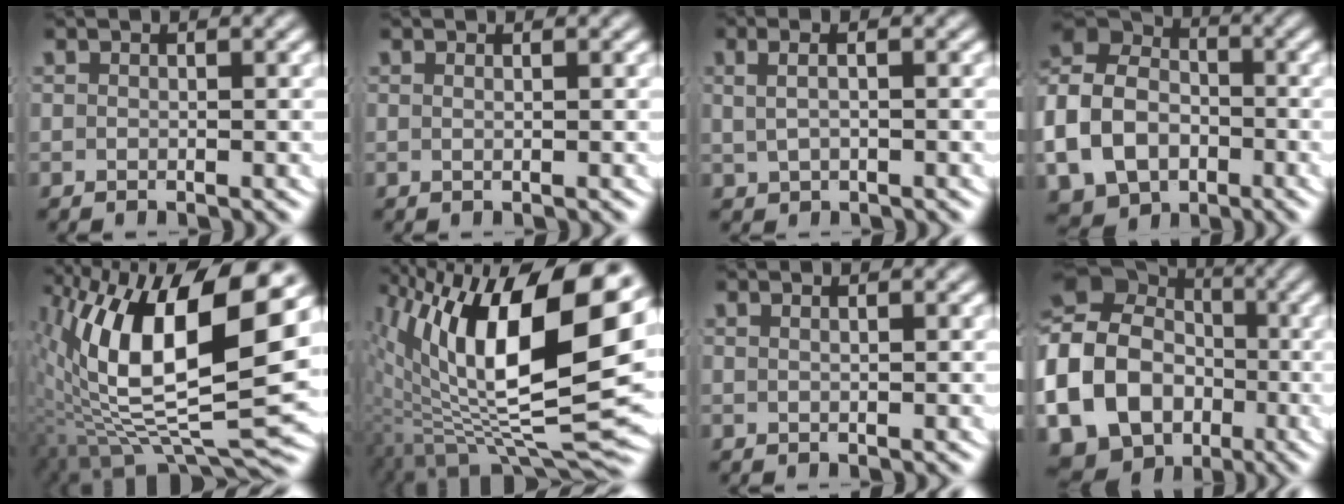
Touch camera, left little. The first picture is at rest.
{"total": 0.5, "force": [0.1, -0.4, 0.3], "torque": [-0.006, -0.006, 0.005]}
{"total": 1.7, "force": [0.2, 0.8, 1.5], "torque": [-0.030, -0.002, 0.013]}
{"total": 12.6, "force": [-1.0, 10.9, 6.3], "torque": [-0.138, -0.032, -0.022]}
{"total": 19.2, "force": [-0.3, 9.3, 16.9], "torque": [-0.275, -0.035, 0.027]}
{"total": 17.7, "force": [0.1, 7.5, 16.0], "torque": [-0.241, -0.020, 0.028]}
{"total": 0.6, "force": [0.2, -0.4, 0.5], "torque": [-0.006, -0.003, 0.008]}
{"total": 17.4, "force": [-3.0, 15.3, 7.8], "torque": [-0.202, -0.055, -0.045]}